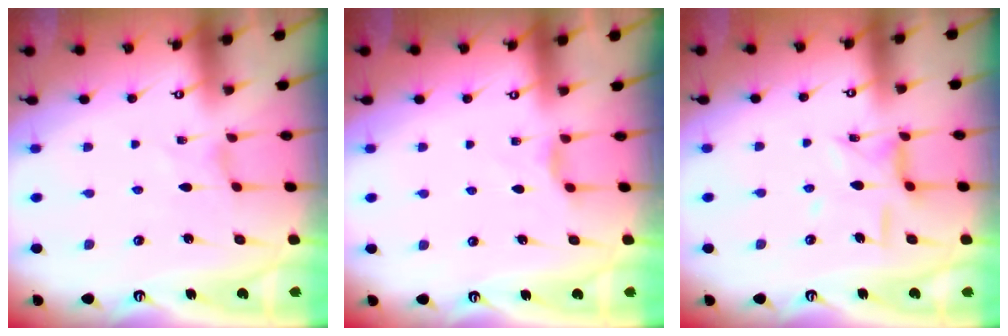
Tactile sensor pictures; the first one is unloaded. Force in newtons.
{"total": 2.6, "press": 2.6, "slide": 0.4}
{"total": 9.4, "press": 9.4, "slide": 0.7}